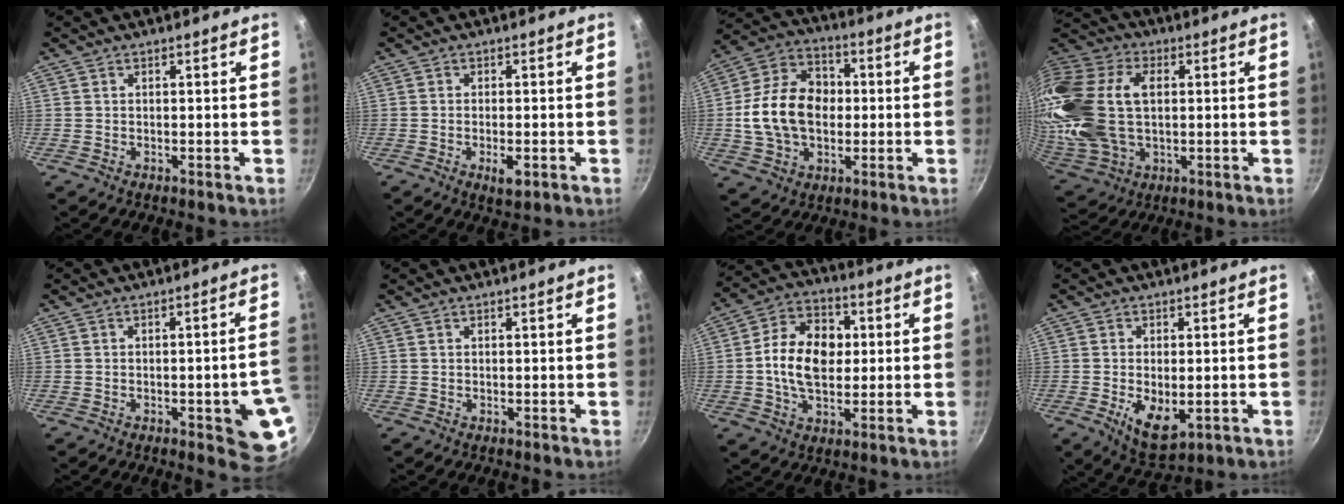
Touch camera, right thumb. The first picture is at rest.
{"total": 3.3, "force": [-1.2, 1.2, 2.9], "torque": [-0.048, 0.002, -0.018]}
{"total": 16.7, "force": [-0.3, 12.3, 11.2], "torque": [-0.174, 0.027, -0.012]}
{"total": 25.7, "force": [3.2, 16.9, 19.1], "torque": [-0.414, 0.014, 0.063]}
{"total": 10.6, "force": [-2.7, 3.1, 9.8], "torque": [-0.082, 0.014, -0.028]}
{"total": 0.0}
{"total": 14.1, "force": [0.7, 9.7, 10.1], "torque": [-0.146, 0.017, -0.002]}
{"total": 8.2, "force": [-1.7, 4.2, 6.8], "torque": [-0.108, -0.010, -0.015]}